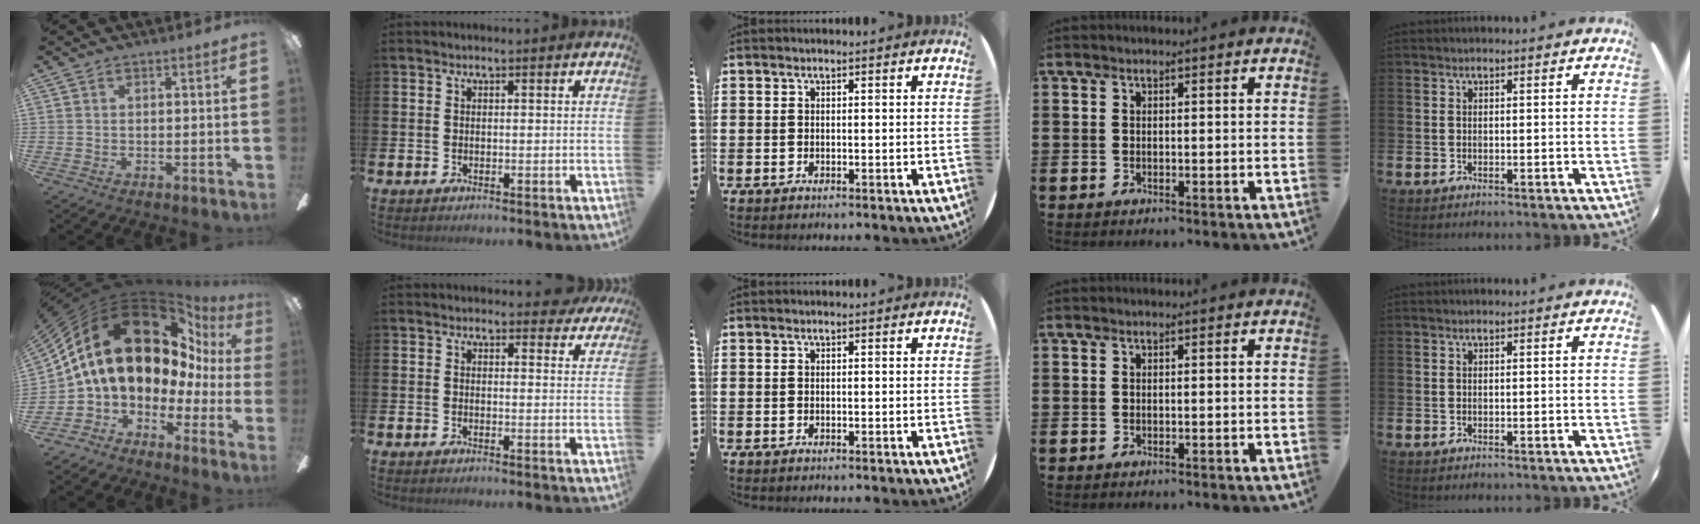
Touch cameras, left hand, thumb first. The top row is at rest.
{"thumb": {"total": 21.9, "force": [9.8, 12.4, 15.1], "torque": [-0.310, -0.069, 0.183]}, "index": {"total": 2.1, "force": [1.9, 0.8, 0.3], "torque": [0.007, -0.006, 0.031]}}